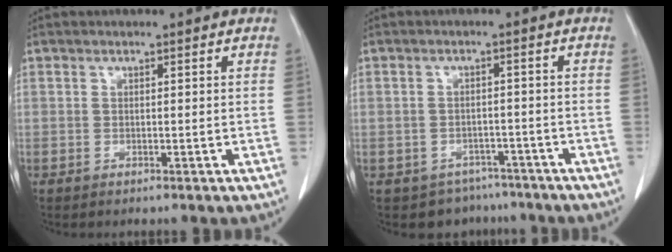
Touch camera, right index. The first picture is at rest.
{"total": 5.8, "force": [-4.4, 3.8, -0.2], "torque": [0.016, 0.020, -0.056]}